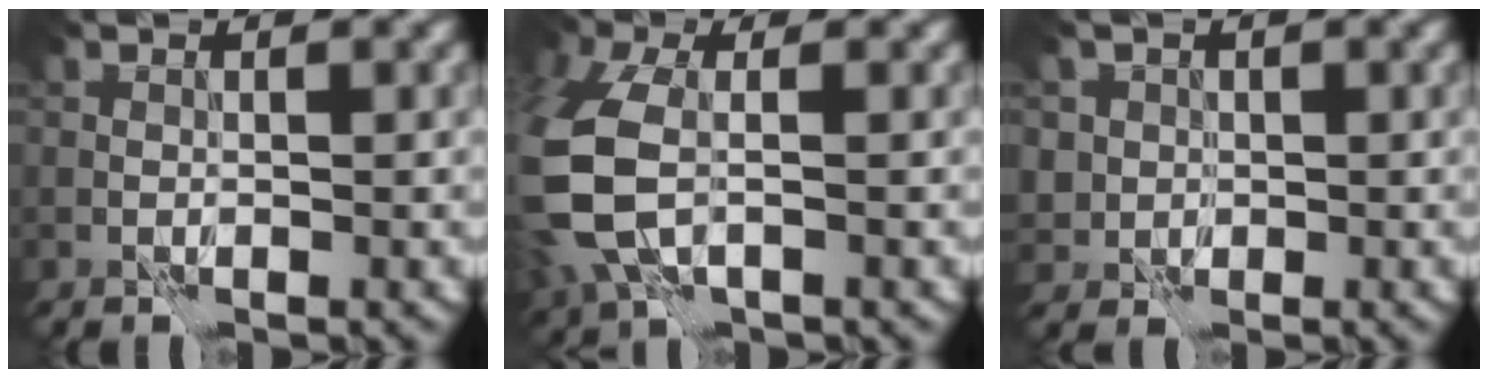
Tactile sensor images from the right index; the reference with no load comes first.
{"total": 8.3, "force": [-0.6, 5.3, 6.4], "torque": [-0.187, -0.015, -0.015]}
{"total": 2.7, "force": [0.2, 2.7, 0.1], "torque": [0.012, 0.012, -0.007]}